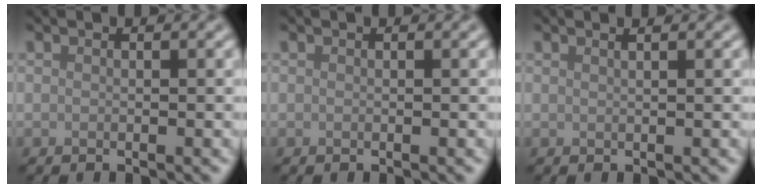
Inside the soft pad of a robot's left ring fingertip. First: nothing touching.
{"total": 0.0}
{"total": 1.7, "force": [1.0, 0.7, 1.1], "torque": [0.004, 0.000, -0.005]}